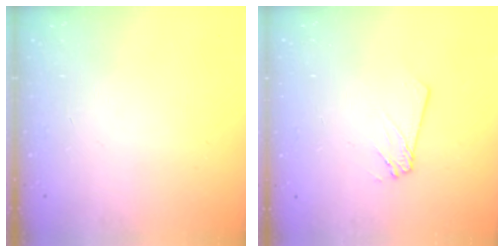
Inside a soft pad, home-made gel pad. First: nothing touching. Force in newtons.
{"total": 2.4, "press": 2.4, "slide": 0.2}